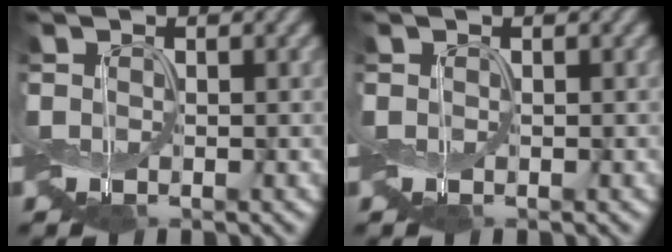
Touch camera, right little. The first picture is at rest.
{"total": 0.0}